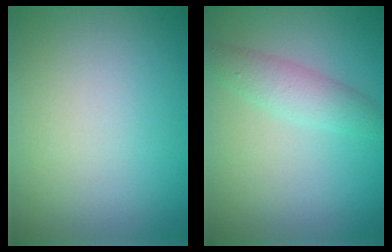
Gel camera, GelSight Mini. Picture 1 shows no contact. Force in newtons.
{"total": 2.7, "press": 2.7, "slide": 0.2}